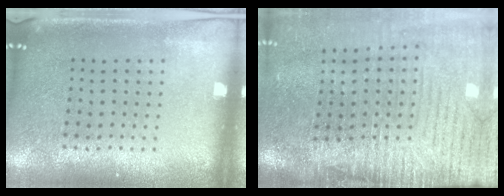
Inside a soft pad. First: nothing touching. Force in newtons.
{"total": 4.4, "press": 3.8, "slide": 2.2}